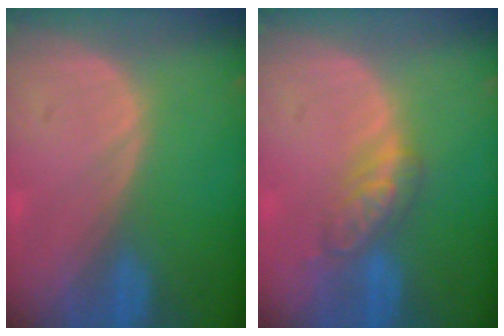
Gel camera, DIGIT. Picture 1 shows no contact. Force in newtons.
{"total": 4.9, "press": 4.9, "slide": 0.5}